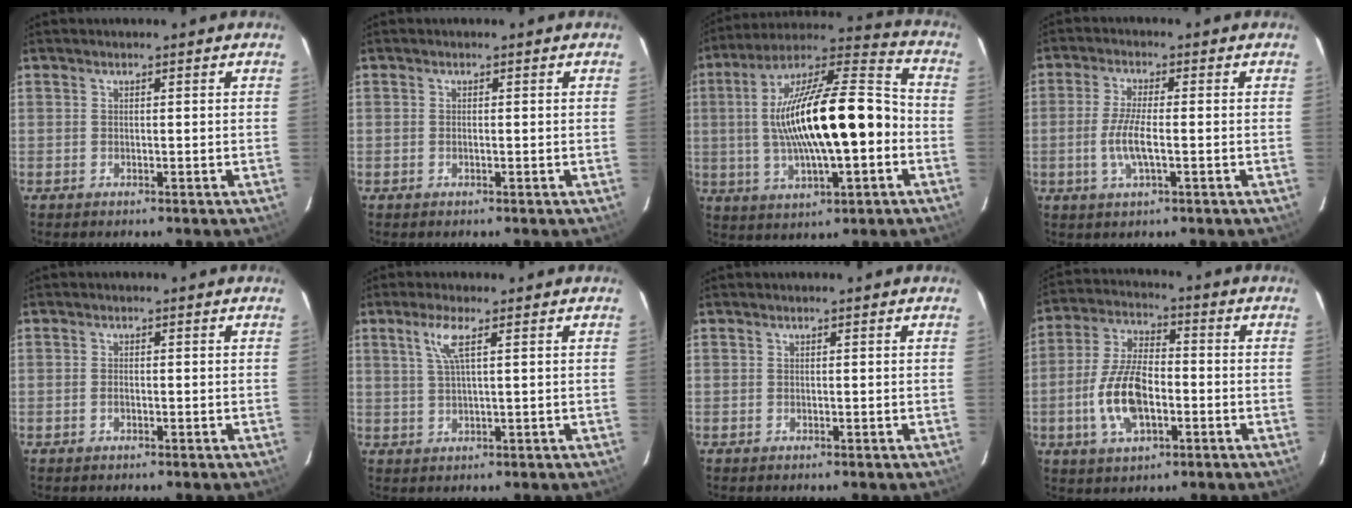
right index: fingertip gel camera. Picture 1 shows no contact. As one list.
[{"total": 0.0}, {"total": 23.0, "force": [-2.0, 6.7, 21.9], "torque": [-0.388, 0.020, -0.031]}, {"total": 6.1, "force": [-1.3, 1.3, 5.9], "torque": [-0.120, -0.004, -0.026]}, {"total": 1.0, "force": [-0.5, 0.6, 0.7], "torque": [-0.012, 0.002, -0.008]}, {"total": 4.1, "force": [1.8, 0.0, 3.7], "torque": [-0.078, 0.001, 0.039]}, {"total": 0.0}, {"total": 12.5, "force": [-3.4, 6.1, 10.4], "torque": [-0.216, 0.006, -0.060]}]